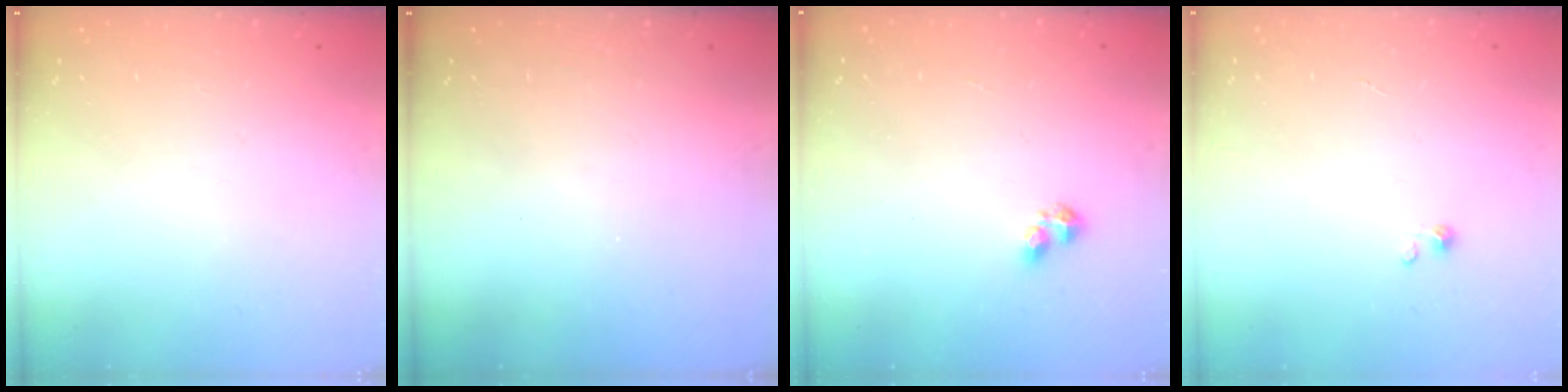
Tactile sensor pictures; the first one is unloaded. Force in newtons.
{"total": 0.0}
{"total": 2.3, "press": 2.2, "slide": 0.6}
{"total": 0.7, "press": 0.7, "slide": 0.1}